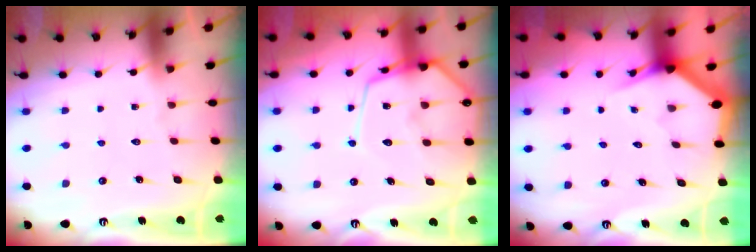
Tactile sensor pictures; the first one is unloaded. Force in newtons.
{"total": 12.5, "press": 12.4, "slide": 1.3}
{"total": 2.8, "press": 2.8, "slide": 0.0}